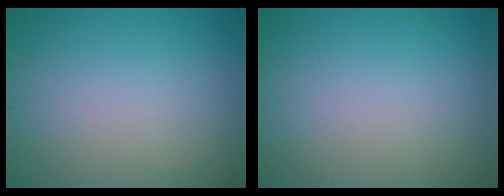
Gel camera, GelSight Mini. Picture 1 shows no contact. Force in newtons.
{"total": 0.0}